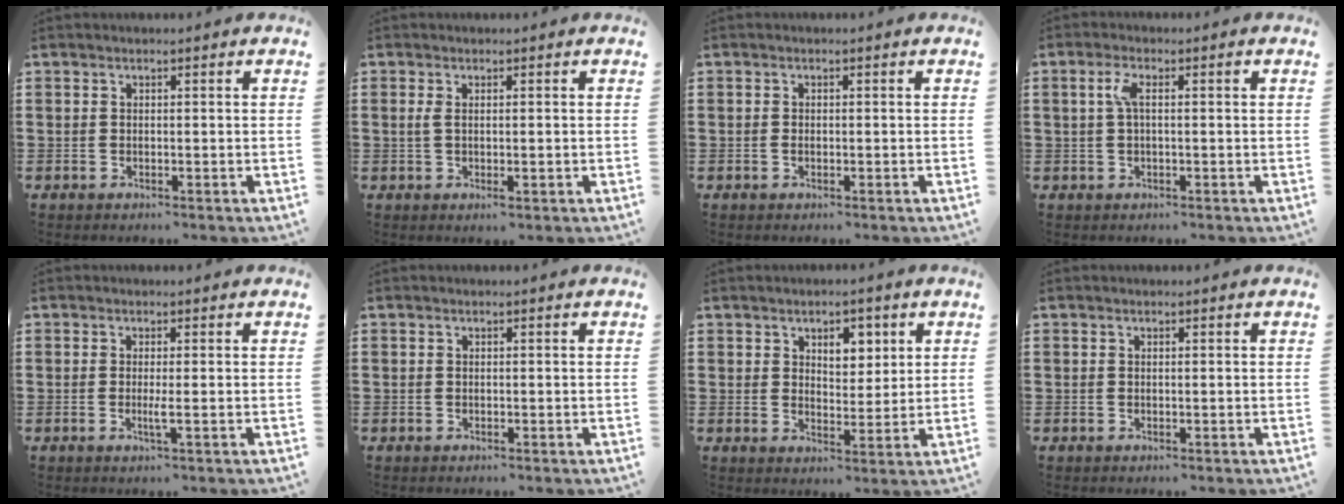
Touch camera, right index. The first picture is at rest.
{"total": 2.2, "force": [-0.1, 0.6, 2.1], "torque": [-0.037, -0.001, -0.001]}
{"total": 0.6, "force": [-0.2, 0.3, 0.5], "torque": [-0.012, -0.001, -0.004]}
{"total": 3.3, "force": [0.5, 0.7, 3.2], "torque": [-0.062, 0.006, 0.005]}
{"total": 1.8, "force": [-0.4, -0.4, 1.8], "torque": [-0.033, -0.010, -0.007]}
{"total": 0.0}
{"total": 4.5, "force": [2.4, 2.9, 2.5], "torque": [-0.036, 0.005, 0.036]}
{"total": 0.0}